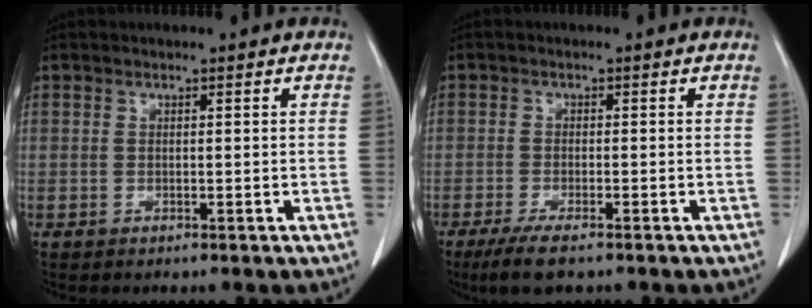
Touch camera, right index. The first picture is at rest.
{"total": 4.7, "force": [-3.3, 0.8, 3.3], "torque": [-0.064, -0.012, -0.056]}